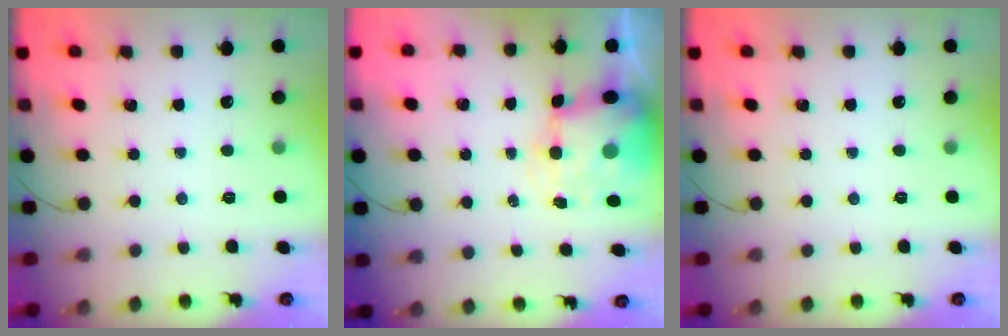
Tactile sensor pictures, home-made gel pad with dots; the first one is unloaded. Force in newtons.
{"total": 7.8, "press": 7.6, "slide": 1.7}
{"total": 0.0}